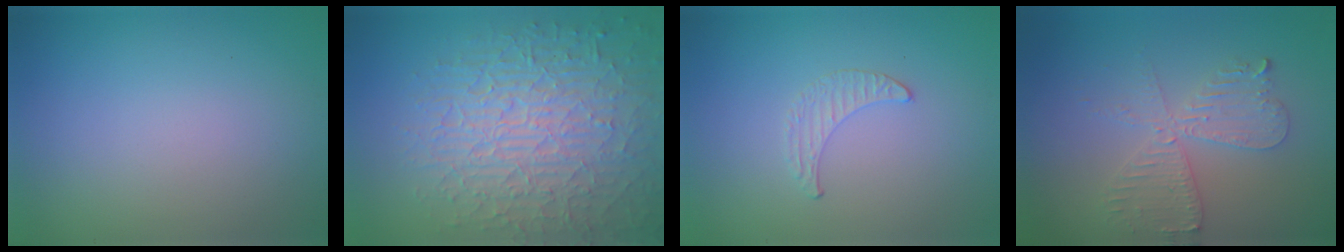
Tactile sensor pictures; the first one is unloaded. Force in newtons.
{"total": 10.0, "press": 6.7, "slide": 7.4}
{"total": 0.5, "press": 0.5, "slide": 0.2}
{"total": 4.1, "press": 3.5, "slide": 2.2}